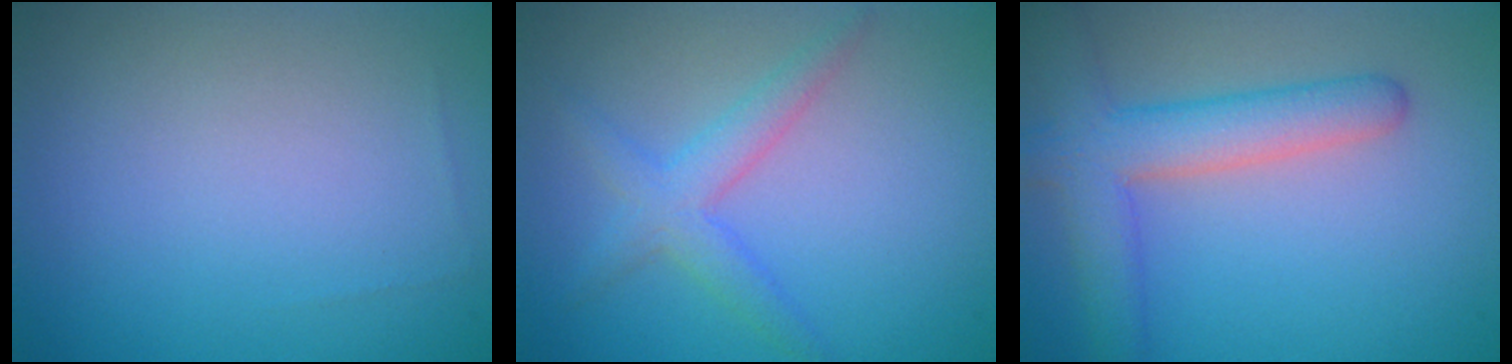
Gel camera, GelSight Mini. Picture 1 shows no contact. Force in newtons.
{"total": 2.9, "press": 2.9, "slide": 0.1}
{"total": 5.4, "press": 5.4, "slide": 0.3}